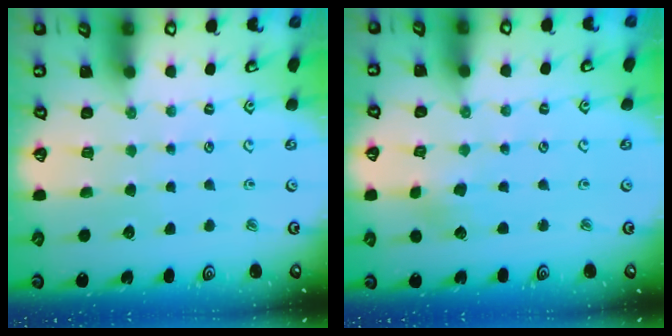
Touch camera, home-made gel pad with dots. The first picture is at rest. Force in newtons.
{"total": 1.9, "press": 1.9, "slide": 0.3}